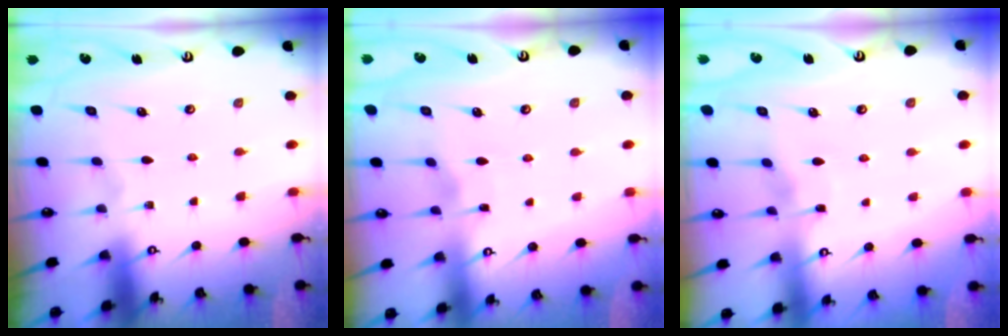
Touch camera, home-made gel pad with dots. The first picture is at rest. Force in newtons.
{"total": 2.8, "press": 2.8, "slide": 0.4}
{"total": 2.9, "press": 2.9, "slide": 0.3}